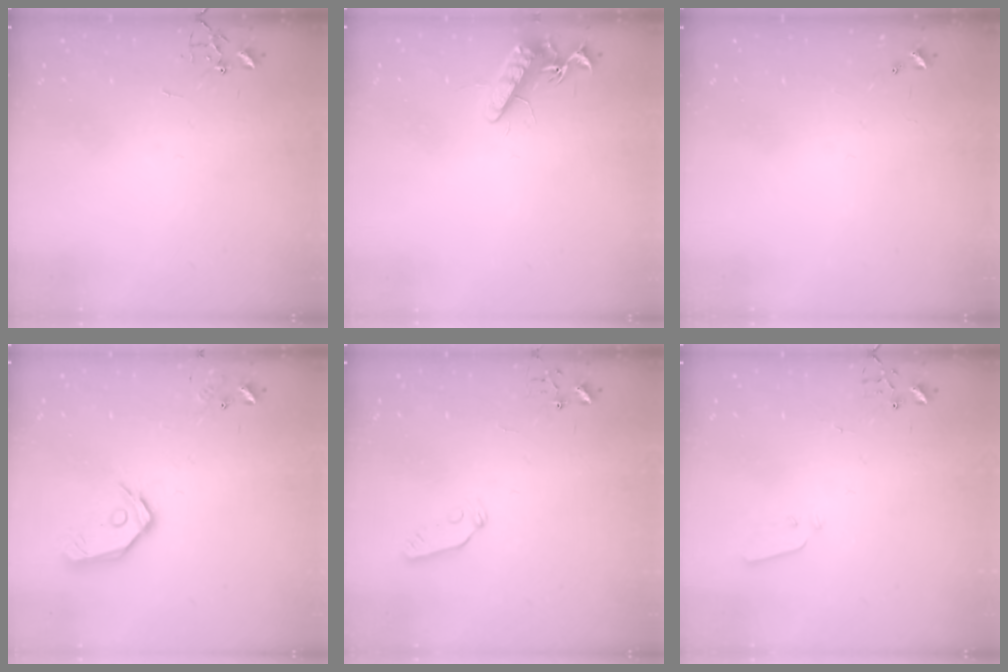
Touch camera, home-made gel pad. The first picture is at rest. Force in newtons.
{"total": 11.9, "press": 11.8, "slide": 1.3}
{"total": 0.0}
{"total": 12.1, "press": 12.0, "slide": 1.5}
{"total": 3.8, "press": 3.7, "slide": 0.5}
{"total": 3.0, "press": 3.0, "slide": 0.3}